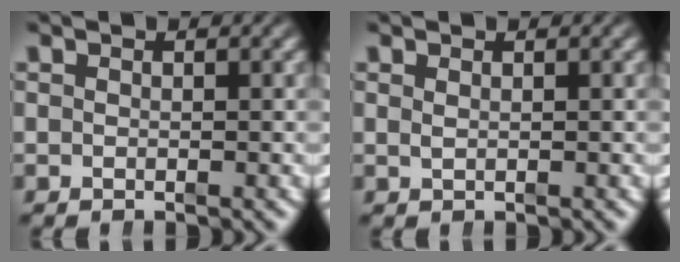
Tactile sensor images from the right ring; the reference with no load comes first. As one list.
[{"total": 0.7, "force": [0.4, -0.6, 0.2], "torque": [-0.004, -0.006, 0.014]}]